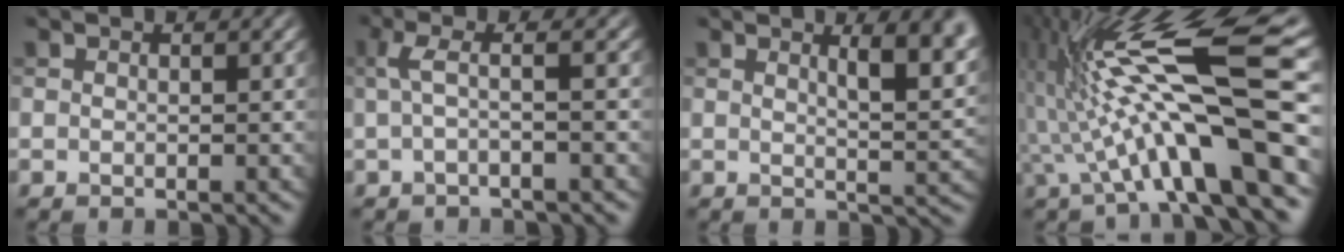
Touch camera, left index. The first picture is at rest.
{"total": 2.7, "force": [0.1, 0.7, 2.6], "torque": [-0.050, 0.002, -0.004]}
{"total": 5.8, "force": [2.5, 2.1, 4.8], "torque": [-0.040, 0.004, 0.031]}
{"total": 13.6, "force": [-0.4, 2.7, 13.3], "torque": [-0.228, 0.022, -0.004]}